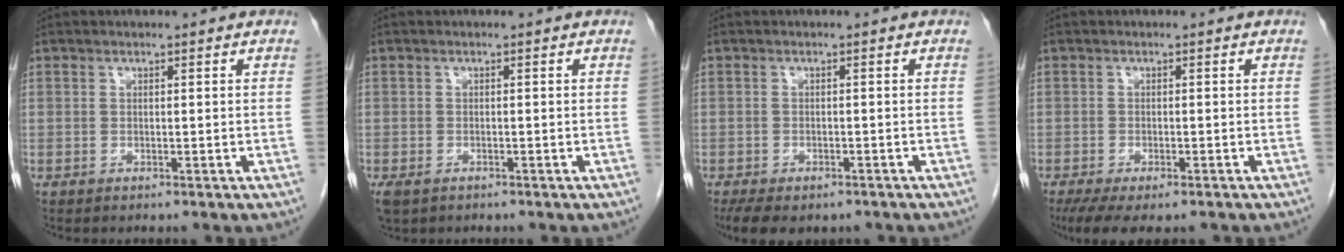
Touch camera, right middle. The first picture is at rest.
{"total": 2.9, "force": [-1.8, 1.7, 1.5], "torque": [-0.034, -0.006, -0.025]}
{"total": 7.6, "force": [-5.7, 3.3, 3.8], "torque": [-0.061, -0.011, -0.079]}
{"total": 7.8, "force": [-5.8, 2.4, 4.6], "torque": [-0.072, -0.015, -0.088]}